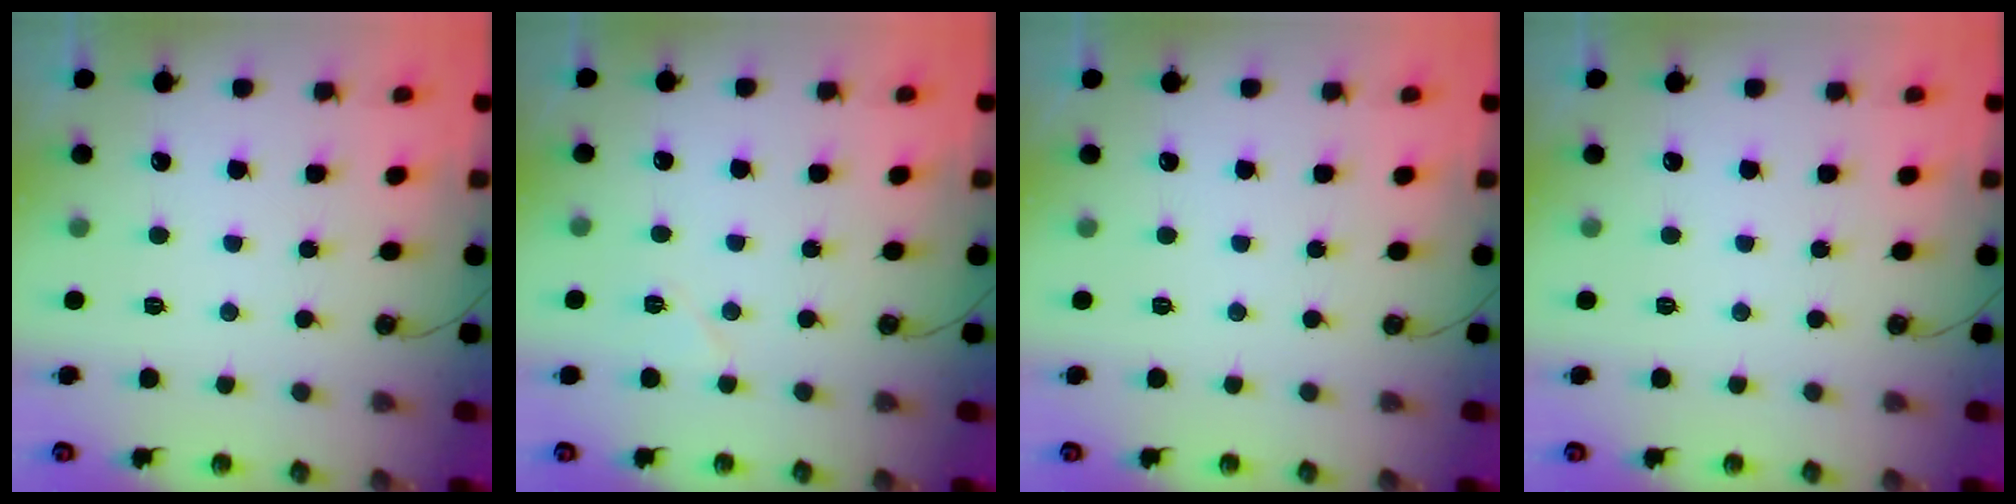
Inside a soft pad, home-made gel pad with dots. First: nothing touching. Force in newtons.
{"total": 4.5, "press": 4.0, "slide": 2.0}
{"total": 0.0}
{"total": 0.0}